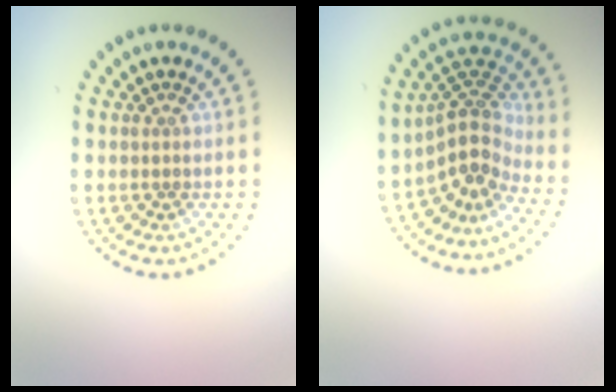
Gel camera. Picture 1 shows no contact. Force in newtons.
{"total": 3.9, "press": 2.8, "slide": 2.7}